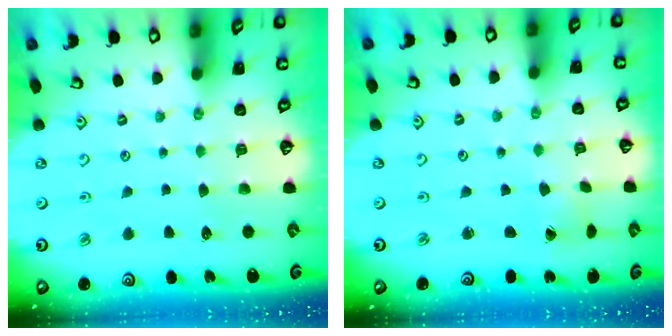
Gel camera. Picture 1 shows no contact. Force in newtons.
{"total": 1.2, "press": 1.2, "slide": 0.1}